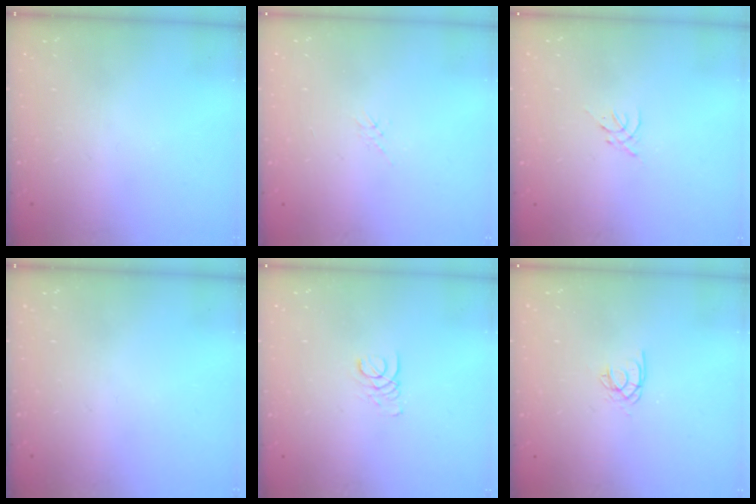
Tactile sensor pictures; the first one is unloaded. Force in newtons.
{"total": 1.7, "press": 1.6, "slide": 0.4}
{"total": 0.0}
{"total": 0.0}
{"total": 1.6, "press": 1.6, "slide": 0.1}
{"total": 2.5, "press": 2.5, "slide": 0.1}